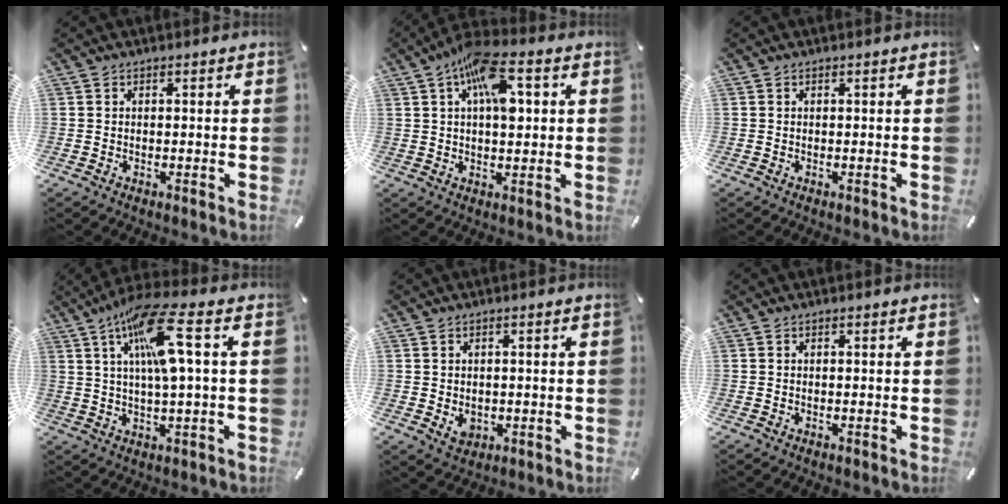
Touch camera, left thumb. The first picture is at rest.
{"total": 12.4, "force": [3.7, 5.9, 10.2], "torque": [-0.170, -0.002, 0.061]}
{"total": 0.0}
{"total": 14.4, "force": [5.0, 2.3, 13.3], "torque": [-0.260, -0.007, 0.077]}
{"total": 3.3, "force": [-0.4, 2.8, 1.7], "torque": [-0.011, -0.002, -0.006]}
{"total": 0.0}